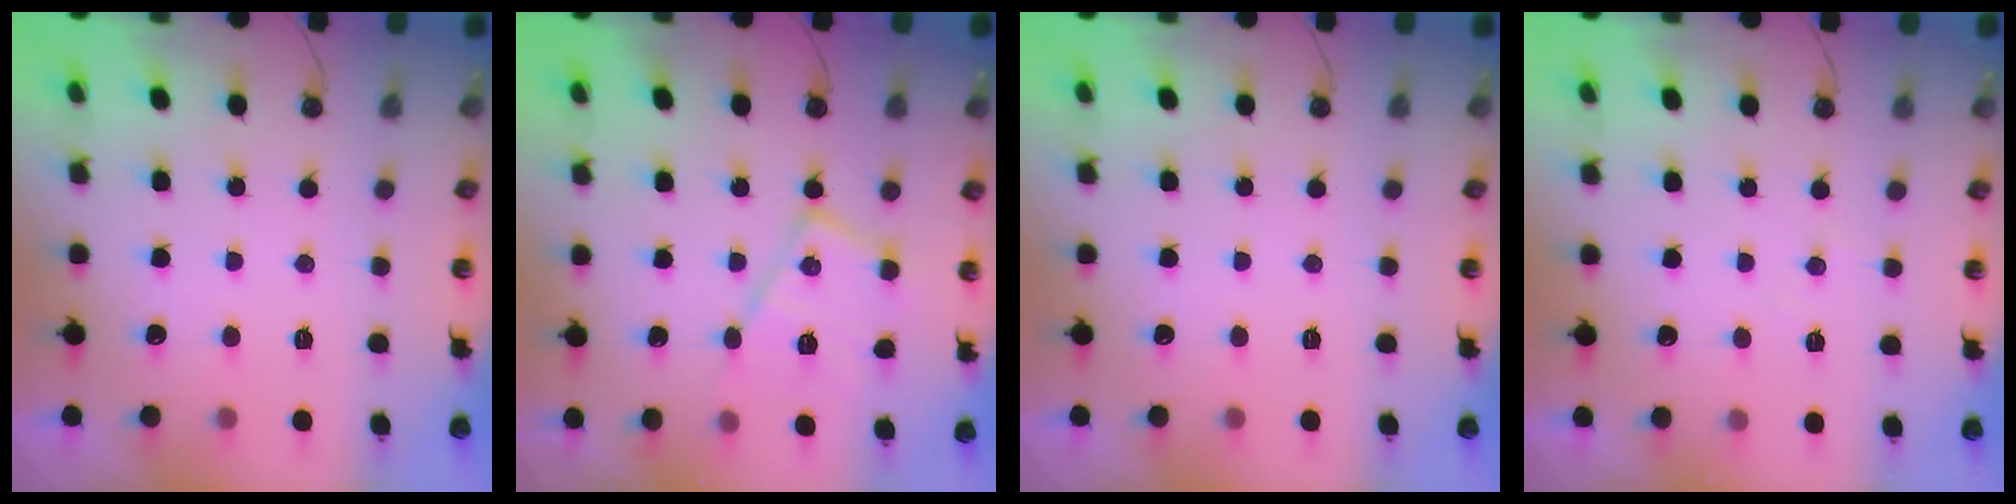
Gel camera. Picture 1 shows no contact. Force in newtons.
{"total": 13.4, "press": 13.4, "slide": 0.4}
{"total": 0.0}
{"total": 3.9, "press": 3.8, "slide": 0.6}